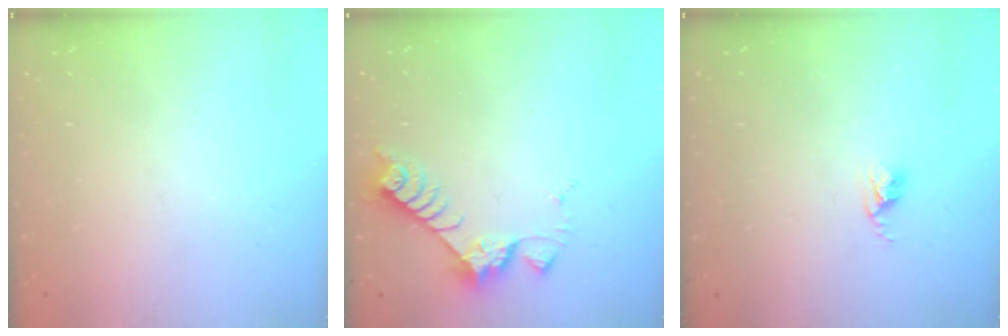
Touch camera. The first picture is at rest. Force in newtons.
{"total": 7.0, "press": 7.0, "slide": 0.5}
{"total": 2.4, "press": 2.4, "slide": 0.3}